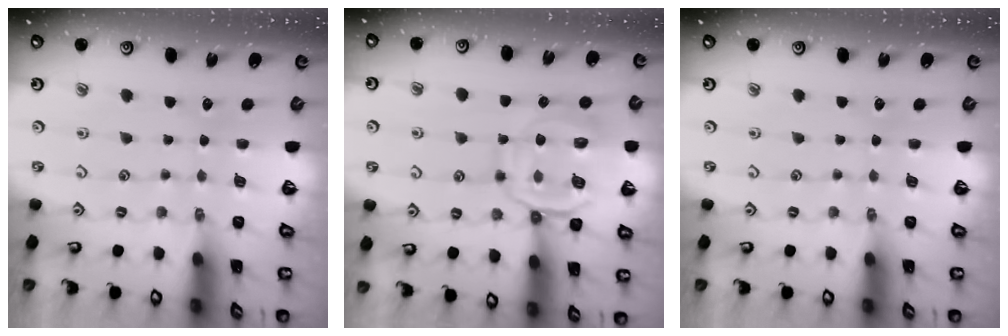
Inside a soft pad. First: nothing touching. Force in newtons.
{"total": 12.0, "press": 11.9, "slide": 1.2}
{"total": 0.0}